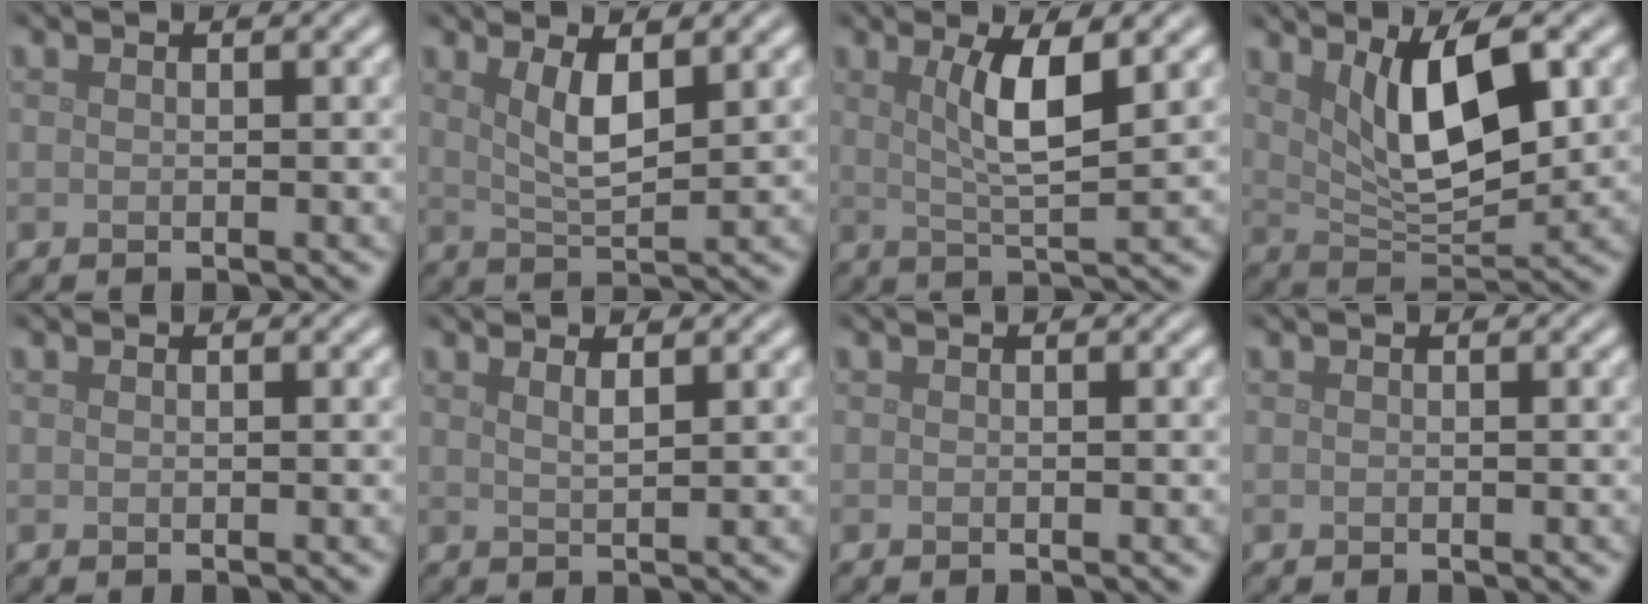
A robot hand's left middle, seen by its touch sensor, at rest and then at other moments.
{"total": 3.7, "force": [1.5, 1.0, 3.2], "torque": [-0.063, -0.006, 0.031]}
{"total": 4.7, "force": [1.5, 1.0, 4.3], "torque": [-0.080, -0.004, 0.029]}
{"total": 7.0, "force": [2.4, 2.4, 6.1], "torque": [-0.109, -0.009, 0.047]}
{"total": 0.0}
{"total": 1.6, "force": [1.0, 0.5, 1.2], "torque": [-0.012, 0.005, 0.011]}
{"total": 0.0}
{"total": 0.0}